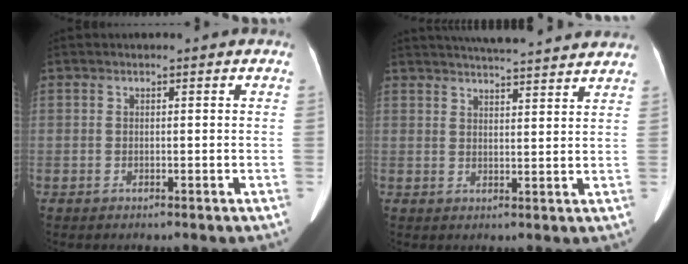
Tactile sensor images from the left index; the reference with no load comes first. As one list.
[{"total": 15.1, "force": [13.9, 1.1, 5.7], "torque": [-0.089, 0.023, 0.180]}]